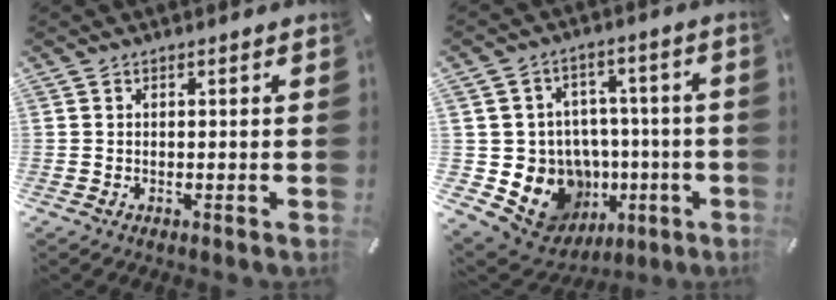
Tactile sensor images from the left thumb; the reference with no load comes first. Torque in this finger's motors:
{"motor_torque": [0.25, 0.43, 0.21, 0.06, 0.13]}